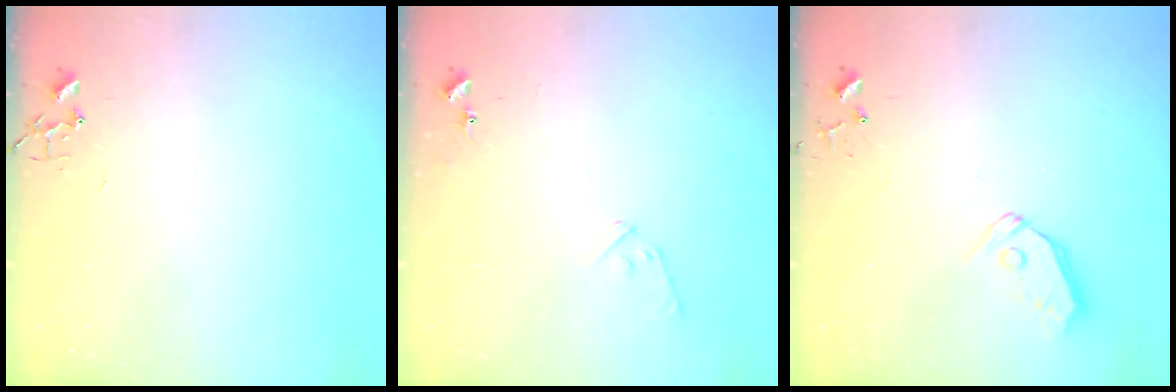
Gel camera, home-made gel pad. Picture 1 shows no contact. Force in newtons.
{"total": 8.2, "press": 8.2, "slide": 0.3}
{"total": 7.3, "press": 7.2, "slide": 0.8}